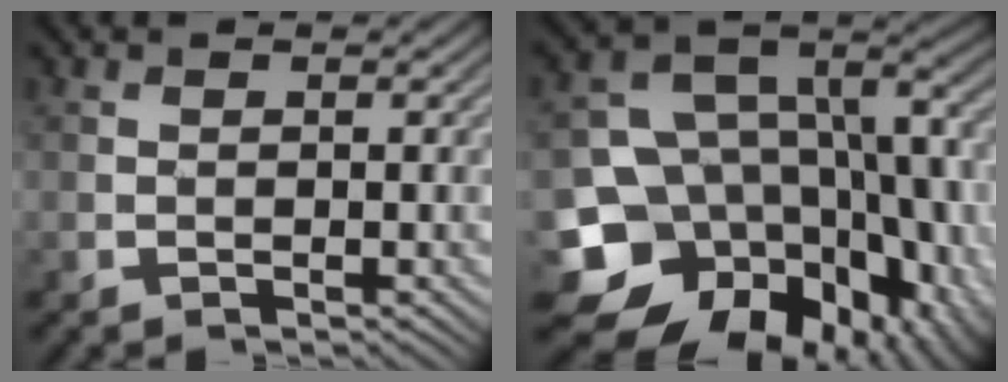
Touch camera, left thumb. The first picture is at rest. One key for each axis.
{"total": 18.3, "fx": -6.4, "fy": 14.0, "fz": 9.9, "tx": -0.181, "ty": -0.048, "tz": -0.084}